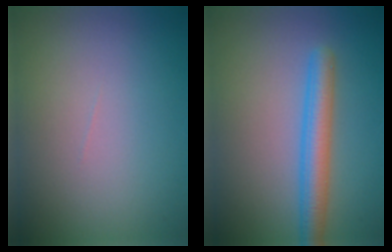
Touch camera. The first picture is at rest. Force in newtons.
{"total": 3.9, "press": 3.9, "slide": 0.0}